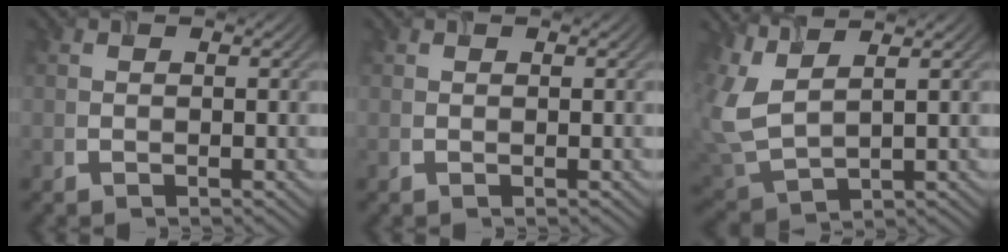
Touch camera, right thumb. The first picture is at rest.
{"total": 0.0}
{"total": 7.0, "force": [3.5, 2.6, 5.4], "torque": [-0.155, 0.001, 0.075]}